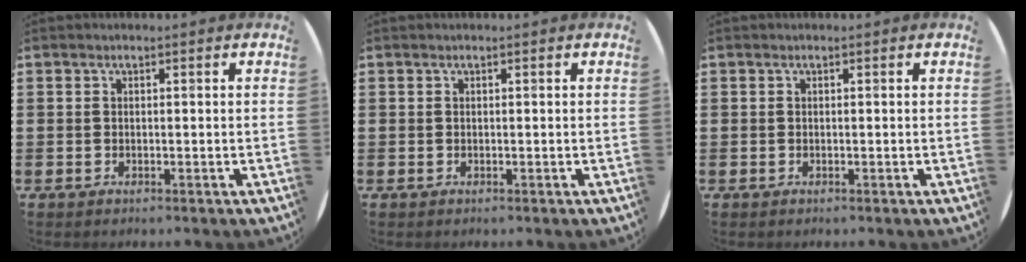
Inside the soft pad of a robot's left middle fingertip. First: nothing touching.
{"total": 0.0}
{"total": 0.0}